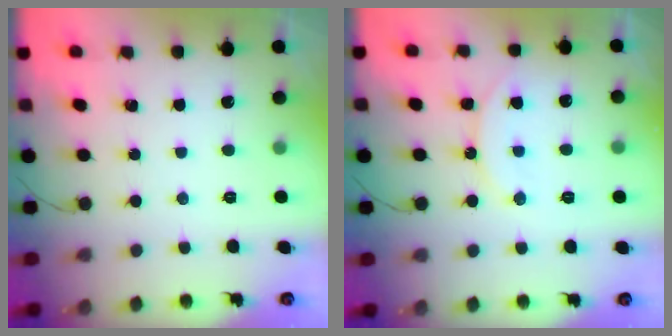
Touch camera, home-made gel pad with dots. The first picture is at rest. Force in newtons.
{"total": 10.9, "press": 10.9, "slide": 1.2}